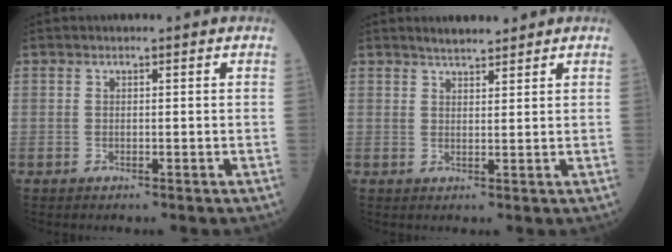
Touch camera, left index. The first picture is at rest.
{"total": 3.4, "force": [3.1, 0.6, 1.2], "torque": [-0.024, 0.012, 0.051]}